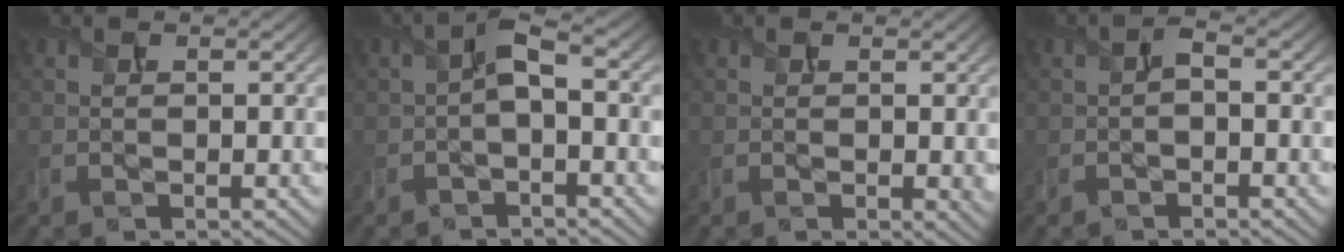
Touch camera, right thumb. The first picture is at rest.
{"total": 3.4, "force": [-0.6, 1.2, 3.1], "torque": [-0.064, 0.012, -0.017]}
{"total": 1.0, "force": [0.3, 0.6, 0.8], "torque": [-0.009, -0.006, 0.007]}
{"total": 1.5, "force": [-0.7, 0.6, 1.3], "torque": [-0.026, 0.001, -0.015]}